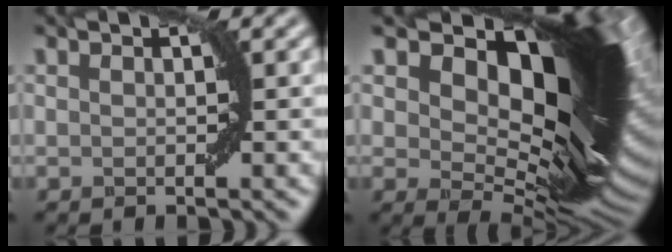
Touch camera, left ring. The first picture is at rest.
{"total": 17.9, "force": [6.5, 8.2, 14.5], "torque": [-0.204, 0.016, 0.109]}